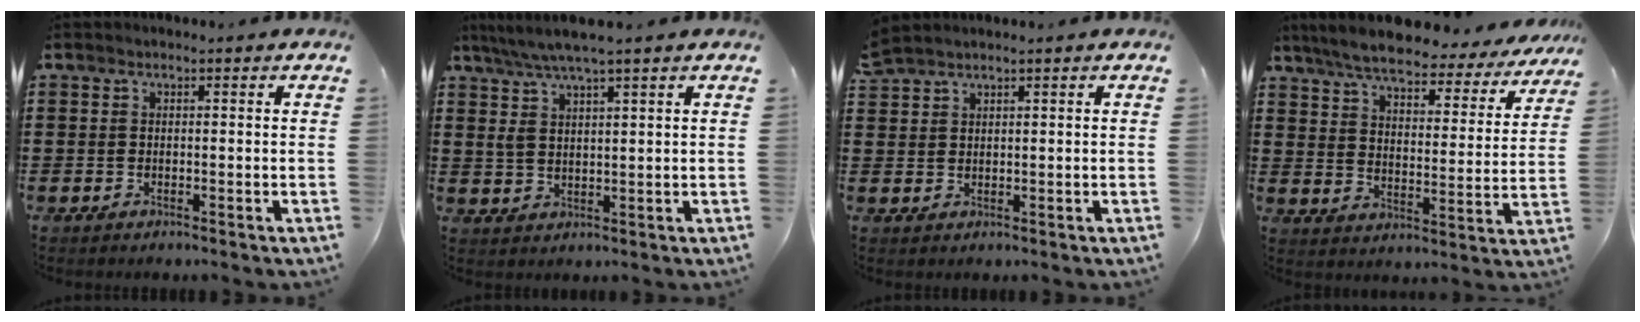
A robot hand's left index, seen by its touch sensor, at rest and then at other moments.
{"total": 4.9, "force": [3.2, 0.6, 3.6], "torque": [-0.076, -0.004, 0.057]}
{"total": 1.8, "force": [1.8, 0.2, 0.5], "torque": [-0.013, 0.001, 0.035]}
{"total": 6.6, "force": [6.0, 0.7, 2.6], "torque": [-0.079, -0.036, 0.101]}